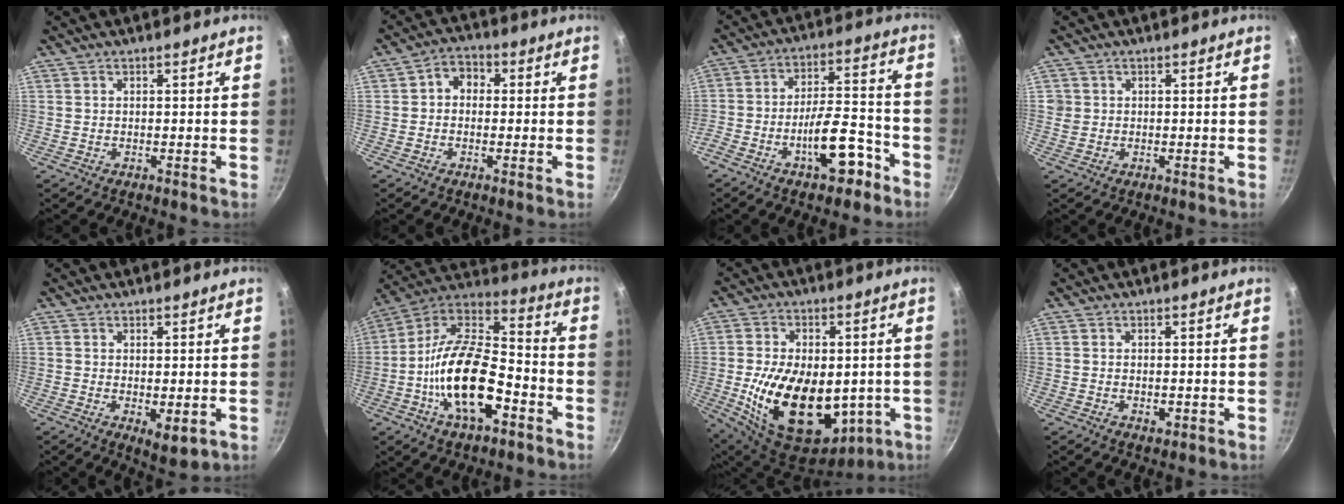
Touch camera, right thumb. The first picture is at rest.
{"total": 4.7, "force": [0.3, 3.8, 2.7], "torque": [-0.022, 0.009, -0.008]}
{"total": 12.4, "force": [-6.9, 5.1, 8.9], "torque": [-0.118, 0.072, -0.100]}
{"total": 1.8, "force": [0.1, 1.7, 0.4], "torque": [0.000, 0.008, 0.002]}
{"total": 4.6, "force": [-0.6, 2.3, 4.0], "torque": [-0.059, -0.016, -0.004]}
{"total": 21.2, "force": [-7.1, 10.6, 16.9], "torque": [-0.288, 0.051, -0.144]}
{"total": 23.2, "force": [-3.0, 14.6, 17.8], "torque": [-0.298, -0.007, -0.030]}
{"total": 1.8, "force": [-0.5, 1.1, 1.4], "torque": [-0.020, -0.003, -0.007]}